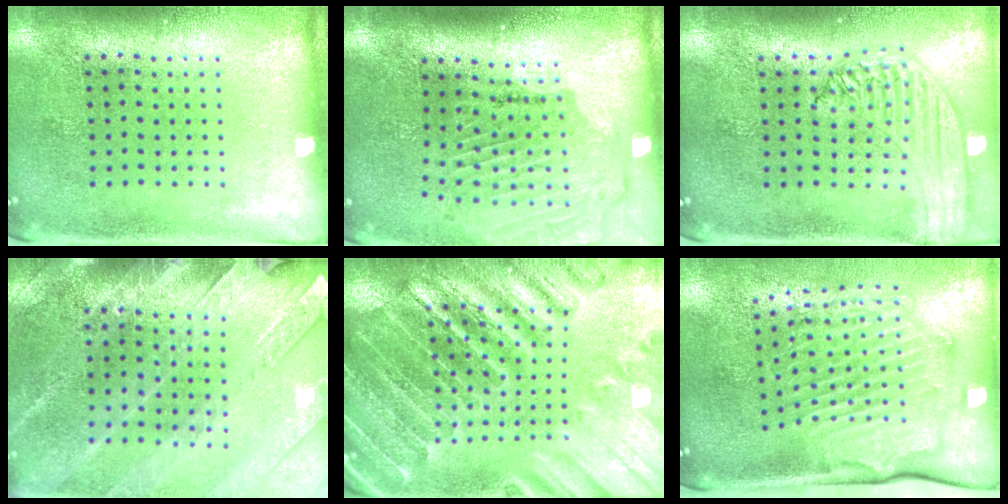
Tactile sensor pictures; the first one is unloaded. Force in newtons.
{"total": 1.7, "press": 1.7, "slide": 0.3}
{"total": 1.7, "press": 1.7, "slide": 0.5}
{"total": 2.8, "press": 2.7, "slide": 0.6}
{"total": 3.0, "press": 2.9, "slide": 0.4}
{"total": 2.3, "press": 2.1, "slide": 0.7}